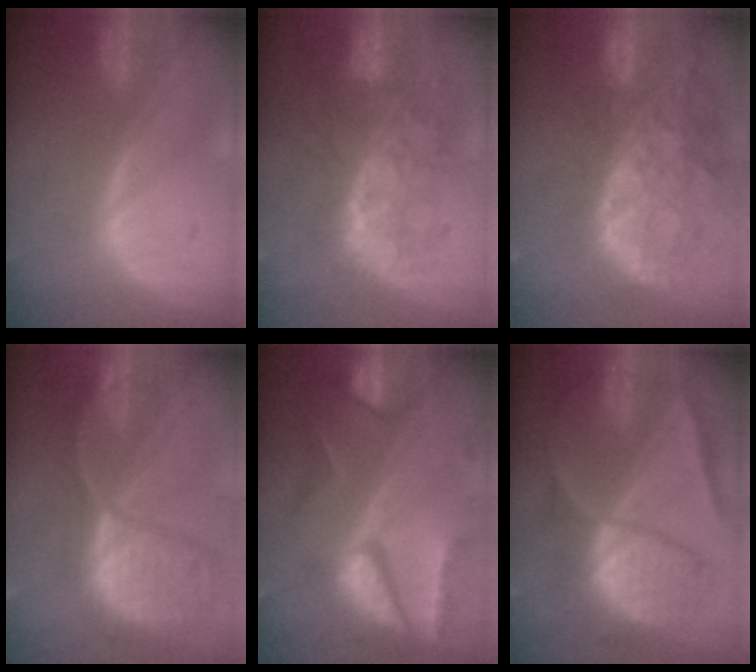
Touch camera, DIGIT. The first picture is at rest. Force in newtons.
{"total": 9.4, "press": 8.7, "slide": 3.4}
{"total": 13.7, "press": 11.0, "slide": 8.1}
{"total": 11.9, "press": 9.9, "slide": 6.6}
{"total": 10.4, "press": 8.8, "slide": 5.5}
{"total": 10.2, "press": 10.1, "slide": 1.1}